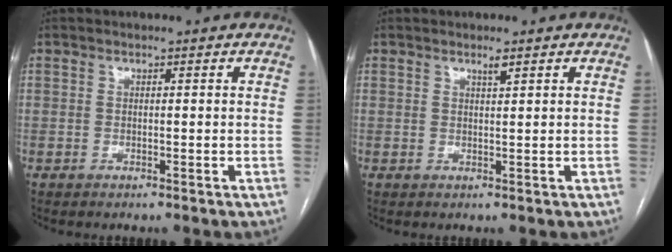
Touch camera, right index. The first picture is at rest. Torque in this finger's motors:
{"motor_torque": [0.02, 0.05, 0.02, 0.02]}